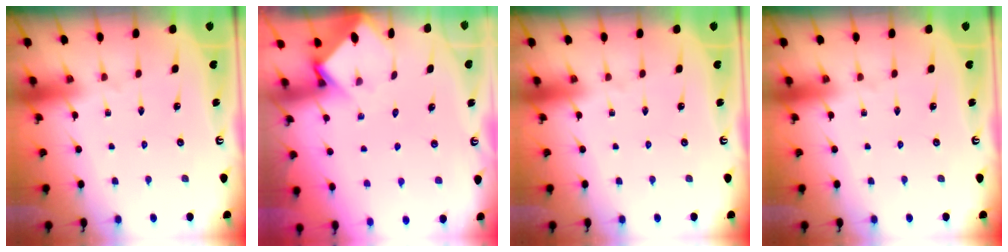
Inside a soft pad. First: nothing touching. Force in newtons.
{"total": 3.4, "press": 3.4, "slide": 0.3}
{"total": 0.0}
{"total": 0.0}